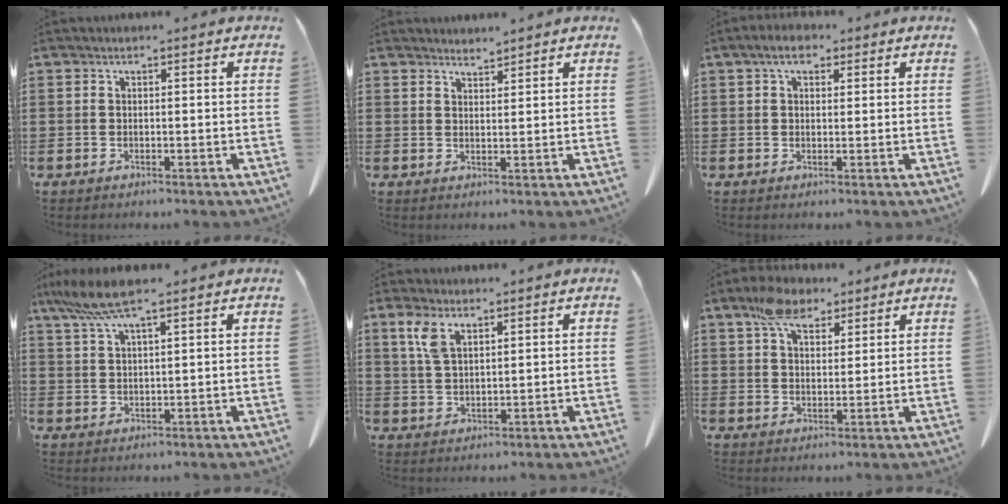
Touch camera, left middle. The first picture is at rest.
{"total": 2.1, "force": [2.1, 0.1, -0.1], "torque": [-0.004, 0.000, 0.042]}
{"total": 3.7, "force": [2.3, 1.8, 2.3], "torque": [-0.046, 0.009, 0.039]}
{"total": 6.9, "force": [4.9, 0.7, 4.7], "torque": [-0.112, -0.009, 0.088]}
{"total": 4.6, "force": [2.5, 1.9, 3.4], "torque": [-0.084, 0.004, 0.043]}
{"total": 7.2, "force": [5.1, 3.5, 3.6], "torque": [-0.081, 0.005, 0.096]}